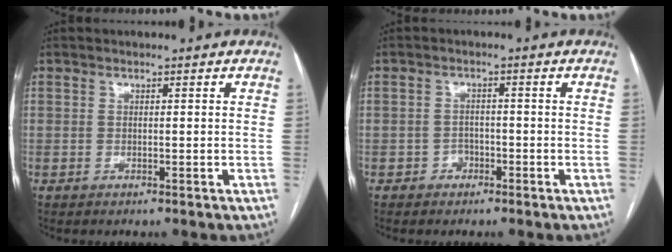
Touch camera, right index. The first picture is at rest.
{"total": 1.9, "force": [-1.2, 1.4, 0.4], "torque": [-0.003, 0.008, -0.021]}